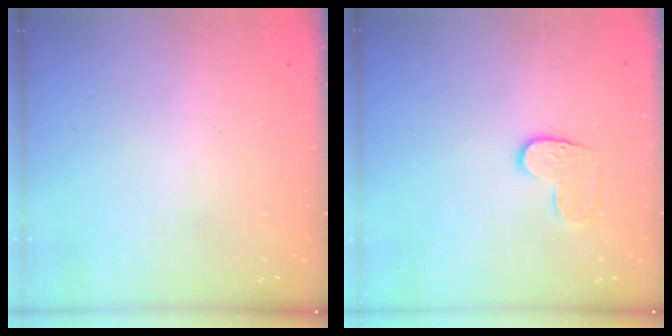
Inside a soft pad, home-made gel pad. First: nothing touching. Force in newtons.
{"total": 6.4, "press": 6.4, "slide": 0.4}